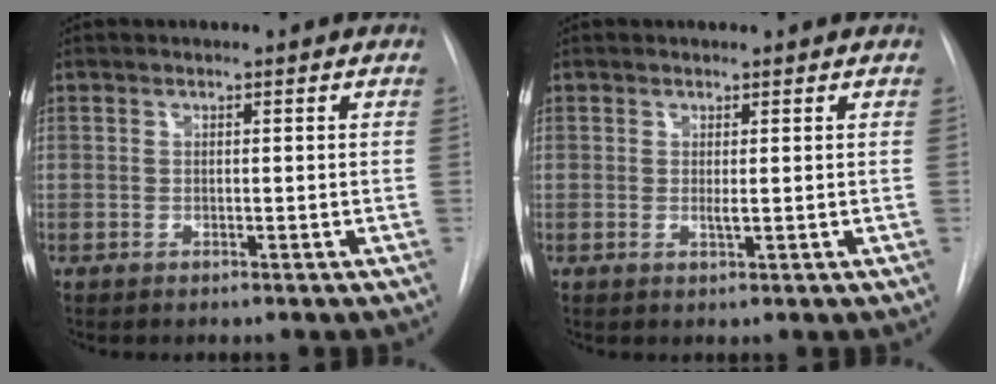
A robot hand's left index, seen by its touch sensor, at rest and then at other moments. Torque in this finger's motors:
{"motor_torque": [0.39, -0.04, -0.04, 0.00]}